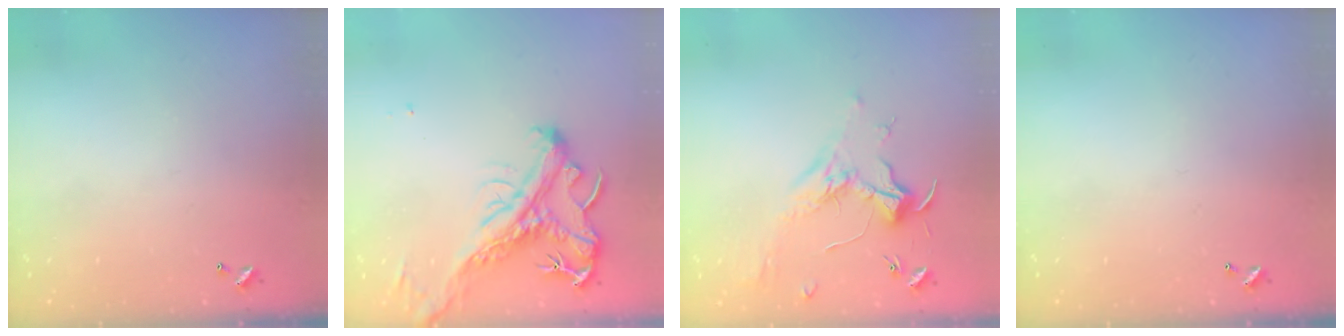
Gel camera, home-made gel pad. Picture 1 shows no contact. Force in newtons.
{"total": 2.6, "press": 2.2, "slide": 1.4}
{"total": 1.7, "press": 1.5, "slide": 0.8}
{"total": 0.0}